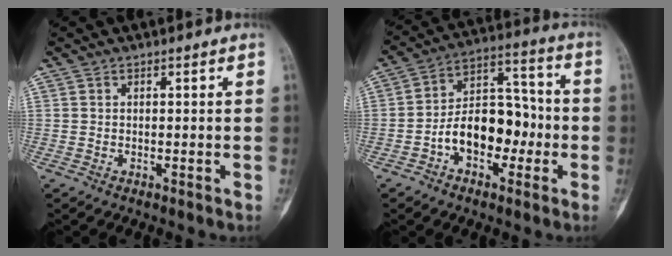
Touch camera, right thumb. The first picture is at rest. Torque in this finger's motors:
{"motor_torque": [0.42, 0.40, 0.52, -0.52, 0.22]}